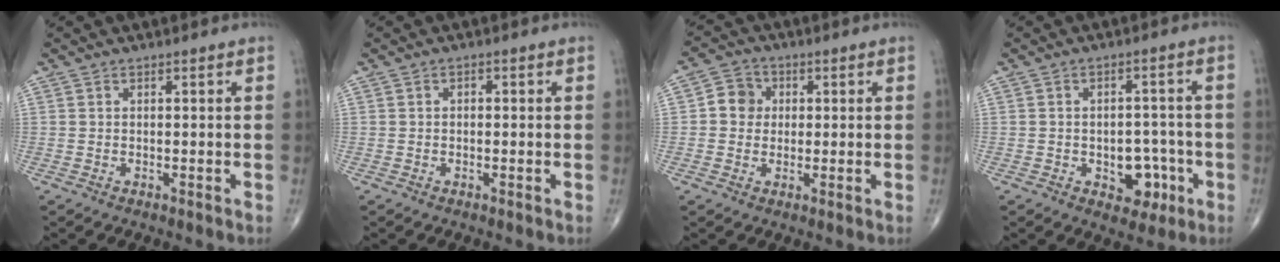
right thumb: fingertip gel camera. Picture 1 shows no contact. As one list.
[{"total": 0.7, "force": [0.0, 0.5, 0.5], "torque": [-0.003, 0.001, -0.003]}, {"total": 5.1, "force": [0.5, 4.7, 1.9], "torque": [-0.010, 0.008, -0.002]}, {"total": 7.3, "force": [-2.6, 4.9, 4.8], "torque": [-0.027, 0.024, -0.027]}]